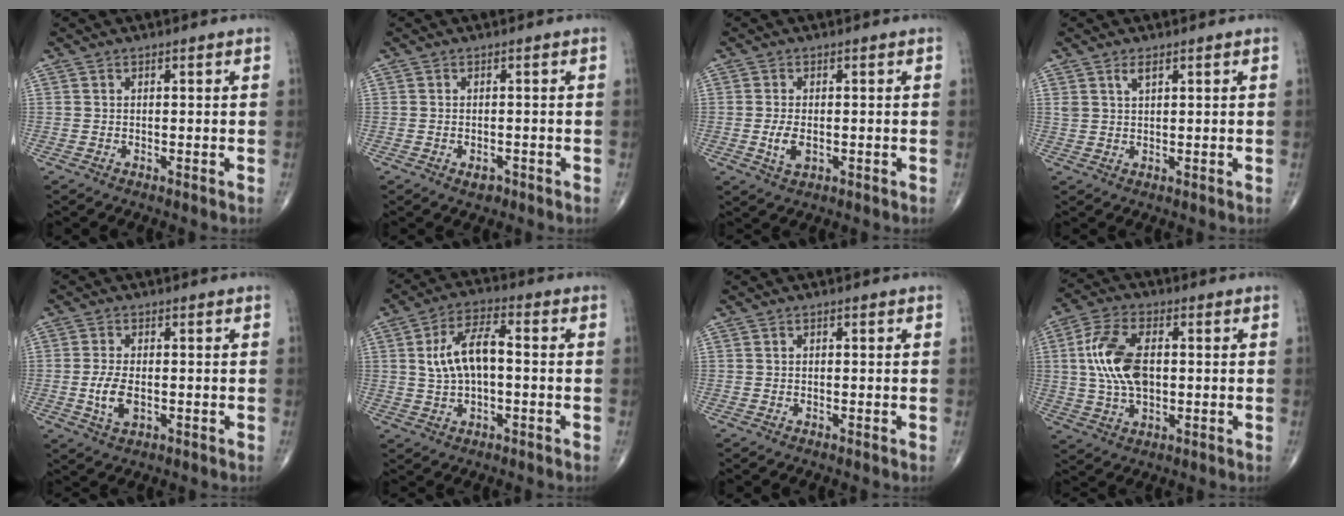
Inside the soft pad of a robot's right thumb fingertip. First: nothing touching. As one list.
[{"total": 1.6, "force": [-0.8, 1.0, 1.0], "torque": [-0.010, 0.002, -0.009]}, {"total": 3.6, "force": [-0.5, 2.0, 3.0], "torque": [-0.059, -0.005, -0.006]}, {"total": 2.2, "force": [1.3, 0.8, 1.5], "torque": [-0.030, -0.003, 0.030]}, {"total": 5.2, "force": [-0.8, 2.7, 4.3], "torque": [-0.088, -0.005, -0.013]}, {"total": 9.5, "force": [0.5, 4.6, 8.3], "torque": [-0.155, 0.022, 0.007]}, {"total": 0.0}, {"total": 12.3, "force": [0.9, 6.9, 10.2], "torque": [-0.202, 0.009, 0.016]}]